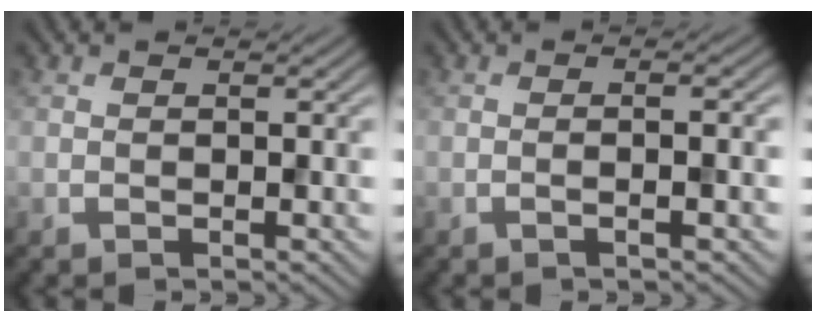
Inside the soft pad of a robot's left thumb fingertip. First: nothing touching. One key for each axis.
{"total": 2.8, "fx": -0.8, "fy": 0.4, "fz": 2.7, "tx": -0.040, "ty": 0.005, "tz": -0.019}